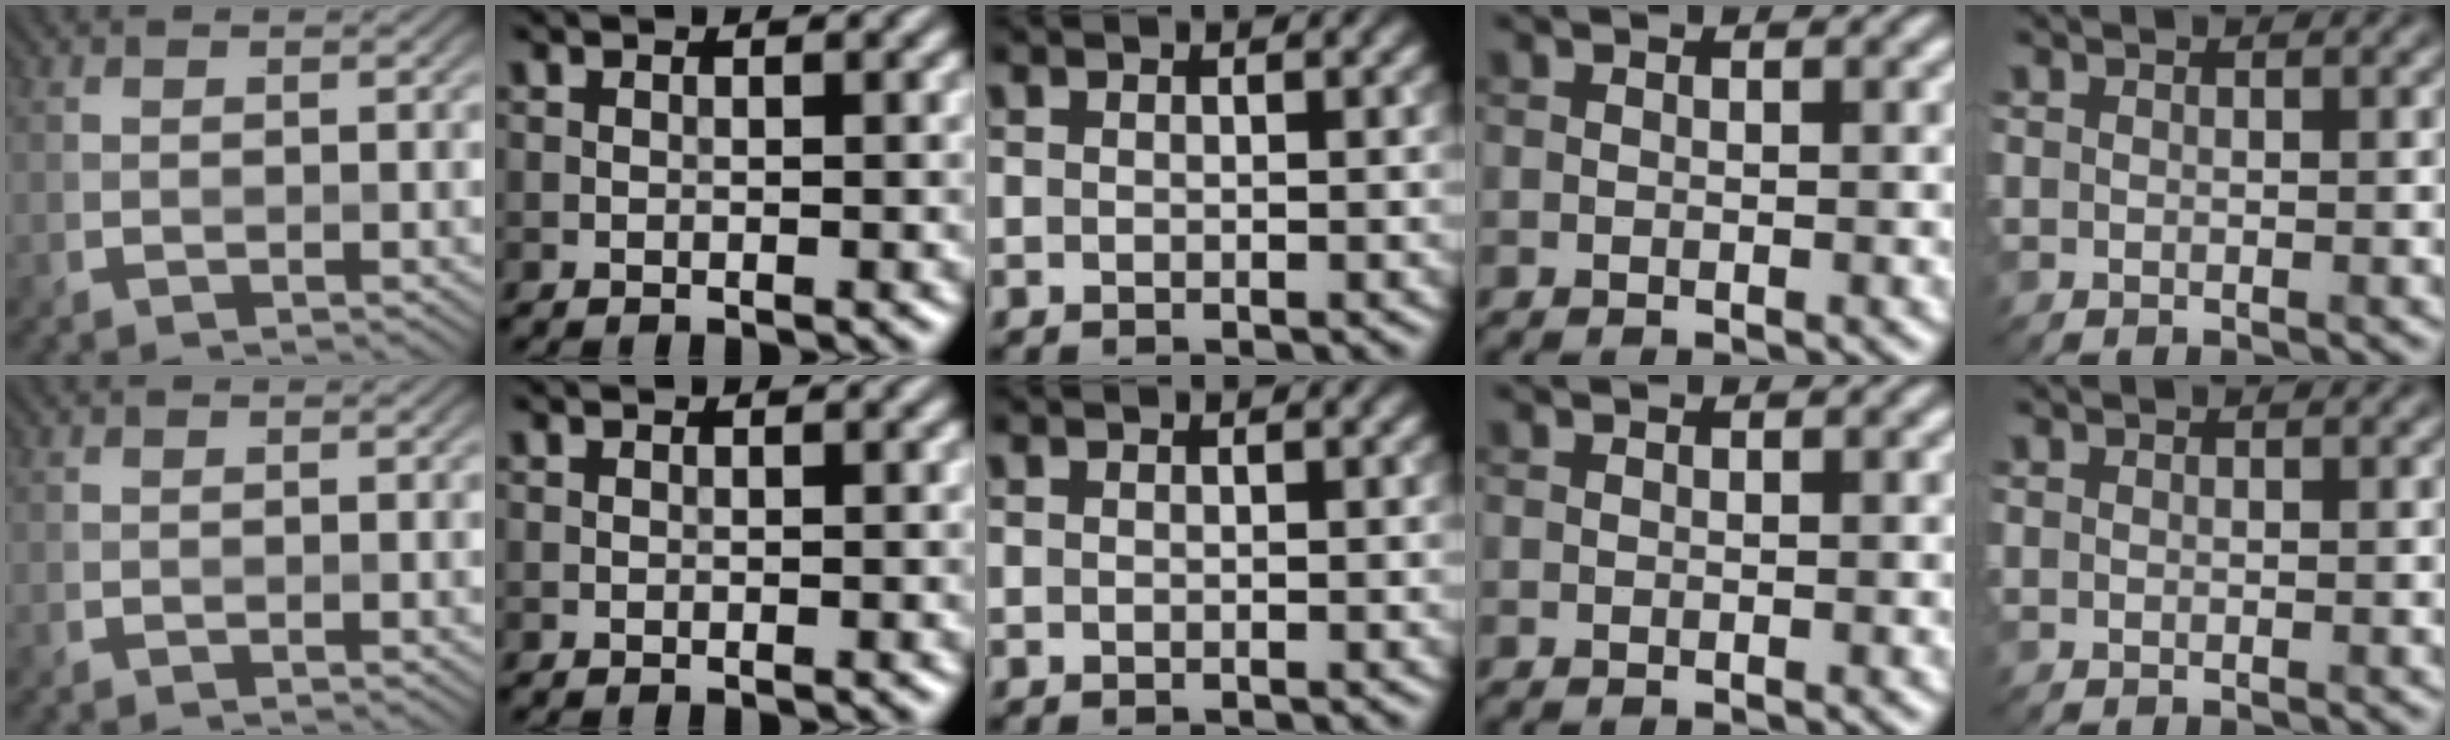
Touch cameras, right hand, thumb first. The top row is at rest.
{}